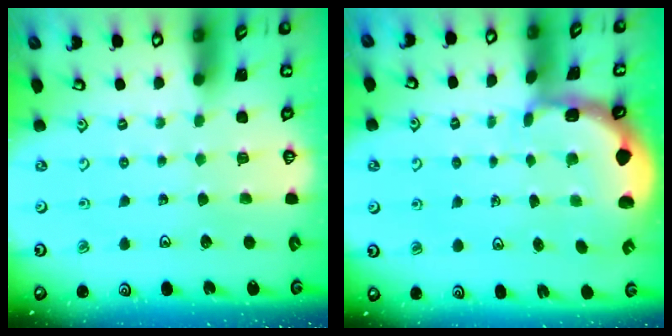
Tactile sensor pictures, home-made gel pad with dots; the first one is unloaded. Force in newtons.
{"total": 1.5, "press": 1.2, "slide": 0.7}